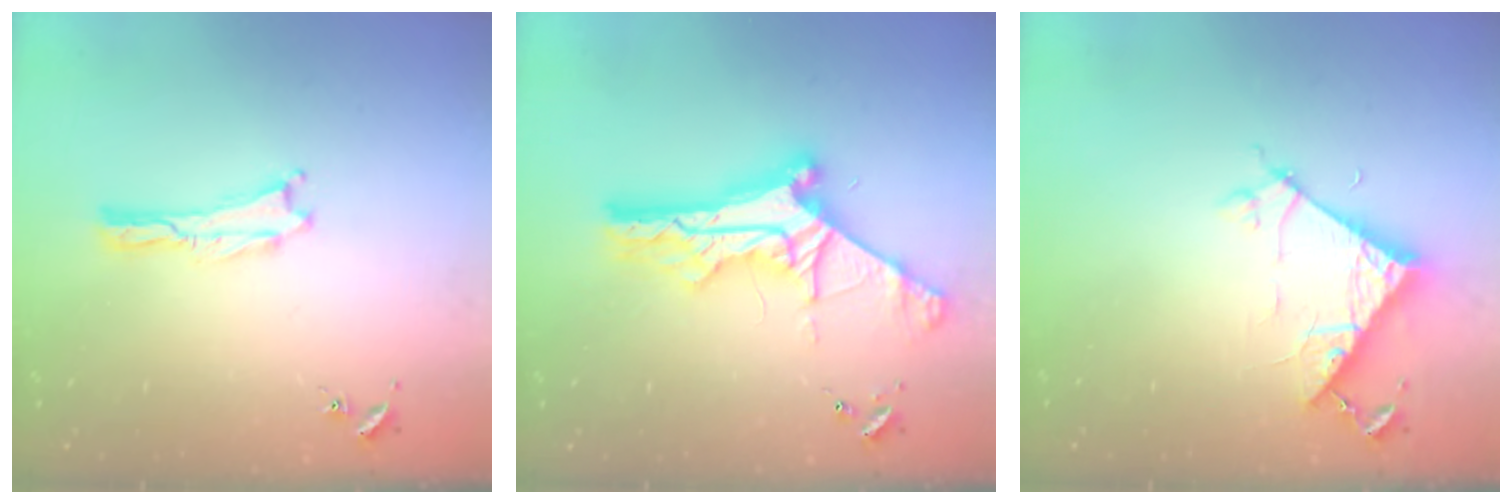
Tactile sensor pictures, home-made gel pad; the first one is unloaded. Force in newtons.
{"total": 10.1, "press": 10.0, "slide": 1.1}
{"total": 6.7, "press": 6.7, "slide": 0.3}